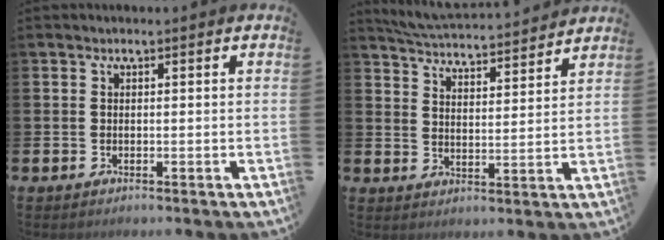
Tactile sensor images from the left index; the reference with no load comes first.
{"total": 5.3, "force": [5.2, 0.2, 0.7], "torque": [-0.037, -0.041, 0.090]}